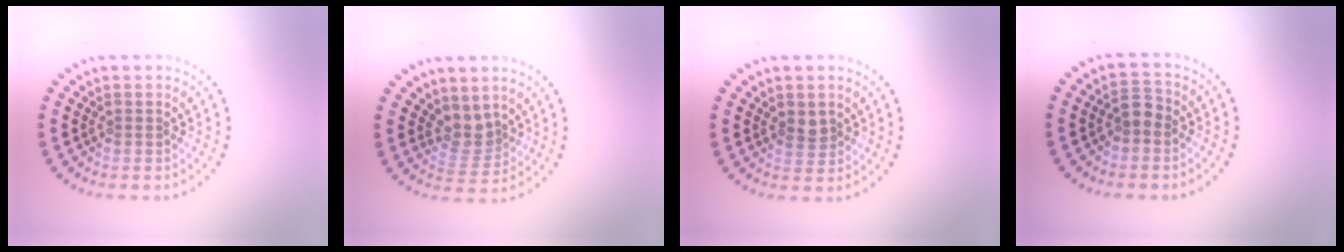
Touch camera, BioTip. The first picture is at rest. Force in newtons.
{"total": 2.4, "press": 1.7, "slide": 1.6}
{"total": 1.5, "press": 1.4, "slide": 0.5}
{"total": 1.7, "press": 1.7, "slide": 0.4}